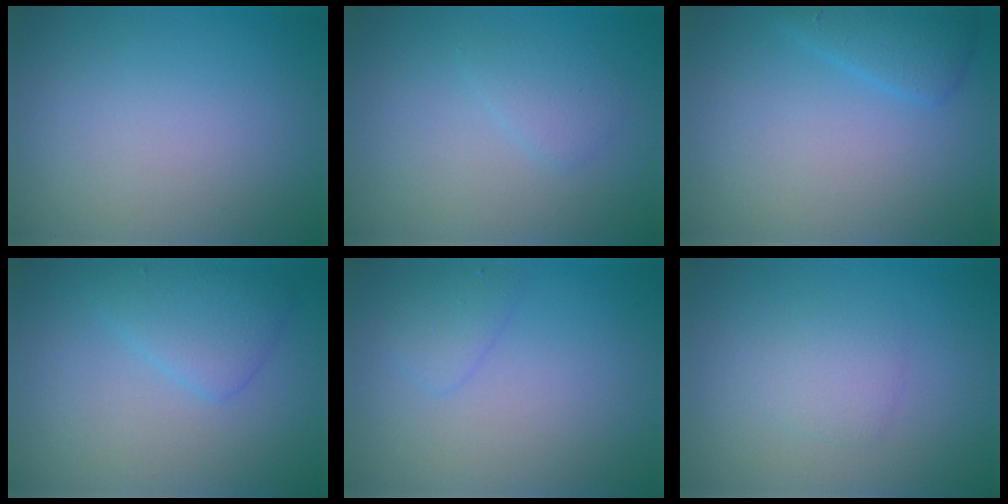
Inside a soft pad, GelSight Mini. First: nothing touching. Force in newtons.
{"total": 1.5, "press": 1.5, "slide": 0.2}
{"total": 2.2, "press": 2.2, "slide": 0.2}
{"total": 3.0, "press": 3.0, "slide": 0.1}
{"total": 1.4, "press": 1.4, "slide": 0.1}
{"total": 1.7, "press": 1.7, "slide": 0.0}